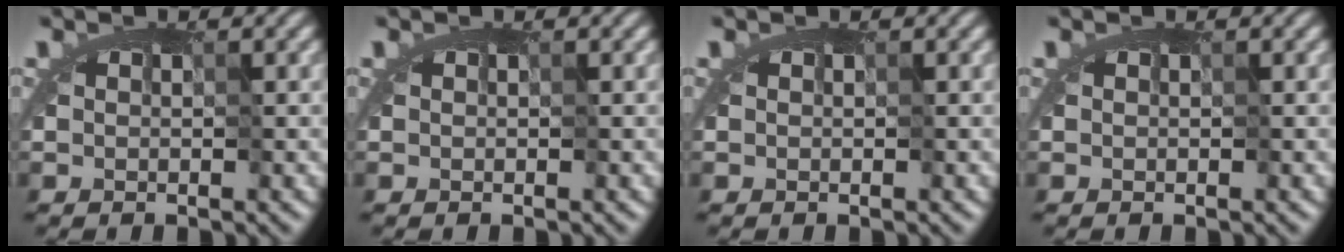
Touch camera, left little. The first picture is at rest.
{"total": 0.0}
{"total": 0.0}
{"total": 0.0}